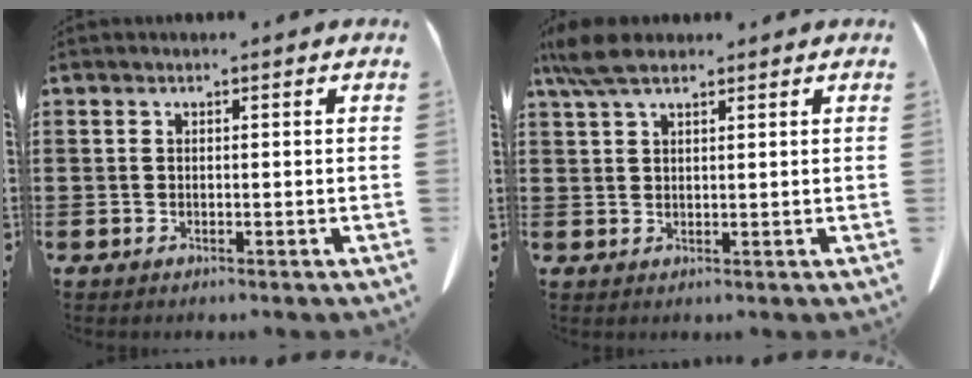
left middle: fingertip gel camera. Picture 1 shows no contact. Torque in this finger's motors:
{"motor_torque": [0.72, 0.48, 0.19, 0.06]}